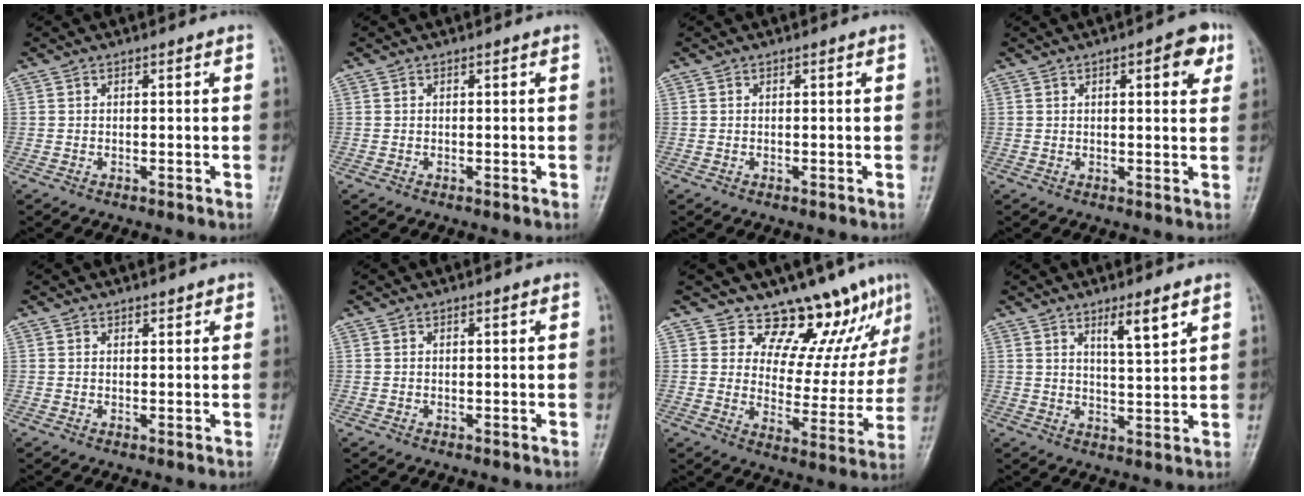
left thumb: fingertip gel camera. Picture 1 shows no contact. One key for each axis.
{"total": 0.0}
{"total": 0.0}
{"total": 10.4, "fx": 3.5, "fy": 4.9, "fz": 8.5, "tx": -0.060, "ty": 0.011, "tz": 0.033}
{"total": 1.2, "fx": 1.0, "fy": 0.5, "fz": 0.3, "tx": 0.004, "ty": -0.005, "tz": 0.011}
{"total": 0.0}
{"total": 12.3, "fx": 10.2, "fy": 4.8, "fz": 4.9, "tx": -0.025, "ty": -0.087, "tz": 0.145}
{"total": 5.6, "fx": 3.4, "fy": 0.7, "fz": 4.4, "tx": -0.071, "ty": -0.030, "tz": 0.060}